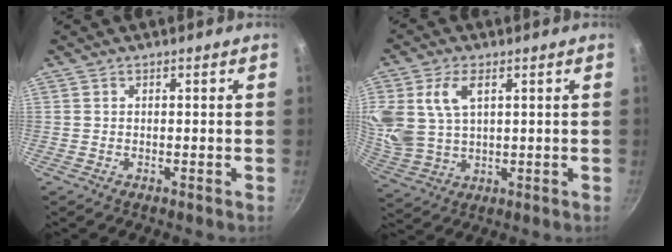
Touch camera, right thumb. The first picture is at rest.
{"total": 12.3, "force": [4.1, 7.8, 8.5], "torque": [-0.175, -0.012, 0.089]}